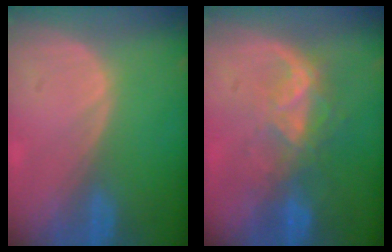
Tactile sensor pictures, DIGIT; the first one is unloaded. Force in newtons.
{"total": 6.4, "press": 5.9, "slide": 2.6}